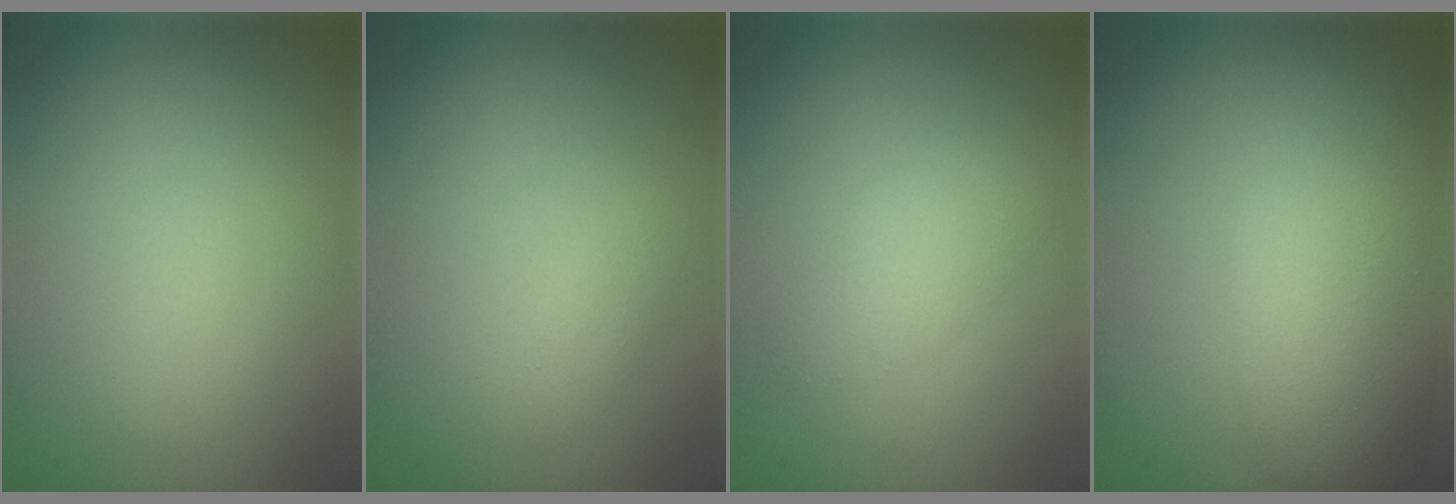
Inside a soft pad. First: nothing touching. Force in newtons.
{"total": 0.7, "press": 0.7, "slide": 0.1}
{"total": 2.5, "press": 2.5, "slide": 0.2}
{"total": 8.1, "press": 8.1, "slide": 0.5}